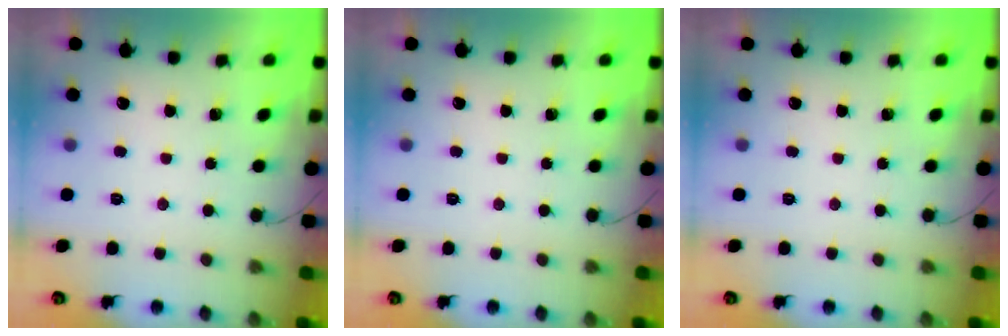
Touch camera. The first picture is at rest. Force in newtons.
{"total": 0.0}
{"total": 0.0}